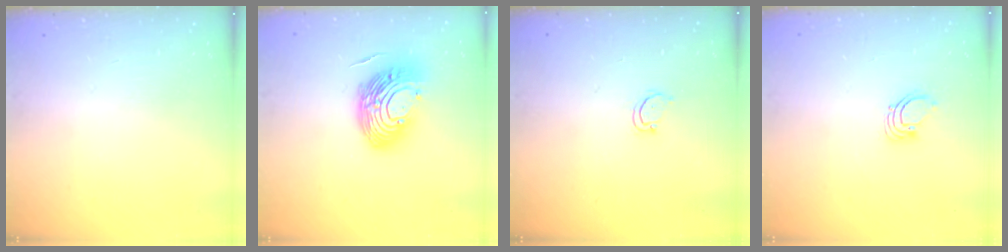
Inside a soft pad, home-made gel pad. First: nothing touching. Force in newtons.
{"total": 14.4, "press": 14.2, "slide": 2.4}
{"total": 2.7, "press": 2.7, "slide": 0.3}
{"total": 2.2, "press": 2.2, "slide": 0.2}